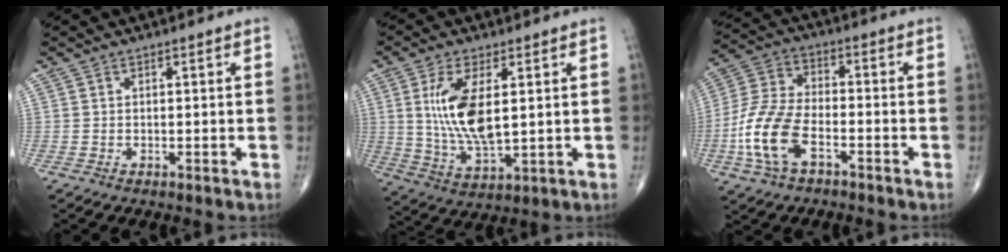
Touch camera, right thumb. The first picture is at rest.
{"total": 12.2, "force": [2.3, 5.1, 10.9], "torque": [-0.214, -0.023, 0.052]}
{"total": 12.8, "force": [-5.0, 6.7, 9.7], "torque": [-0.214, 0.026, -0.100]}